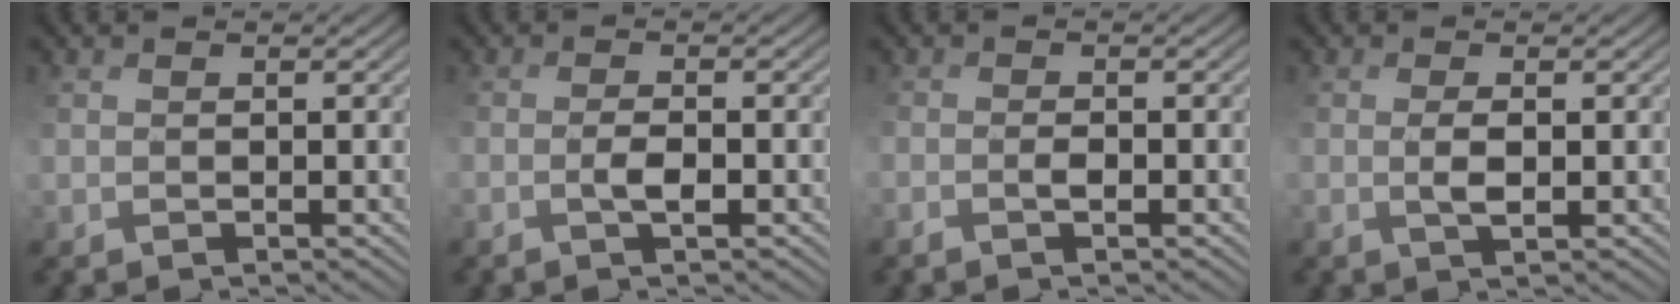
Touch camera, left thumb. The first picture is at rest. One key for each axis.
{"total": 1.9, "fx": -0.4, "fy": -0.1, "fz": 1.8, "tx": -0.034, "ty": 0.011, "tz": -0.005}
{"total": 1.3, "fx": -0.6, "fy": 0.0, "fz": 1.2, "tx": -0.021, "ty": 0.008, "tz": -0.012}
{"total": 1.9, "fx": 0.5, "fy": -0.1, "fz": 1.8, "tx": -0.036, "ty": 0.007, "tz": 0.016}